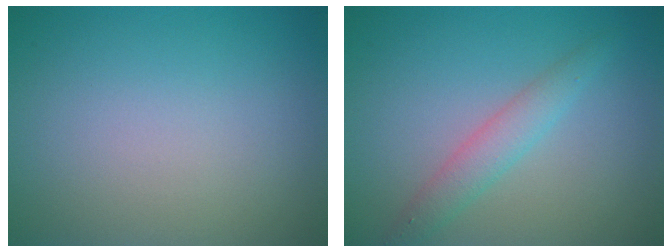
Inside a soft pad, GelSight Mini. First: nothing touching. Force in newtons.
{"total": 2.3, "press": 2.3, "slide": 0.1}